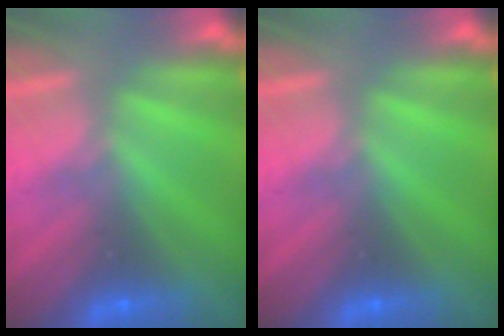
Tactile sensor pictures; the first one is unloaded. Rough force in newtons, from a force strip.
{"total": 0.0}